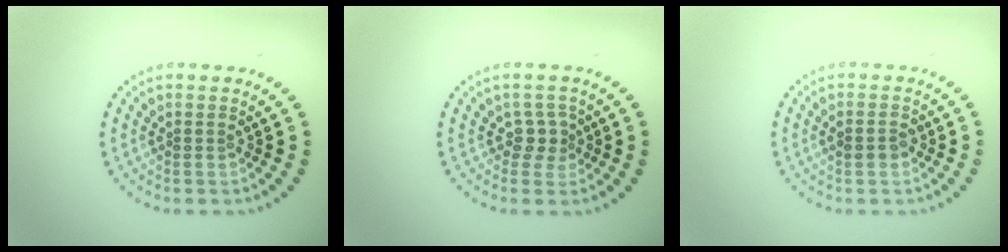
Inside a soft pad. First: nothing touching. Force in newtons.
{"total": 1.7, "press": 1.2, "slide": 1.1}
{"total": 1.5, "press": 1.5, "slide": 0.2}